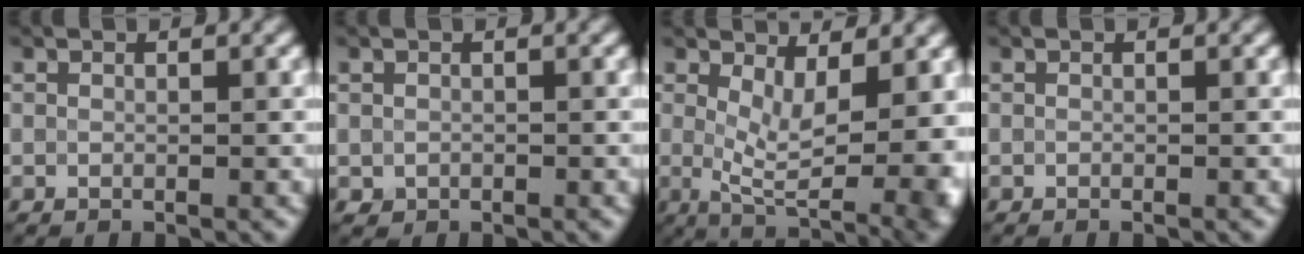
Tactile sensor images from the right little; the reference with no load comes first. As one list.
[{"total": 0.6, "force": [0.1, 0.5, 0.1], "torque": [0.002, -0.003, 0.002]}, {"total": 8.1, "force": [0.6, 3.3, 7.4], "torque": [-0.116, -0.013, 0.010]}, {"total": 0.0}]